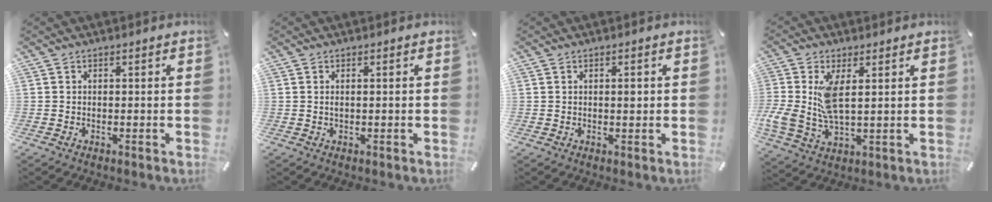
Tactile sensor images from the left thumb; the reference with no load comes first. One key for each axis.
{"total": 0.8, "fx": 0.1, "fy": 0.2, "fz": 0.7, "tx": -0.014, "ty": 0.001, "tz": 0.000}
{"total": 1.5, "fx": 0.3, "fy": 0.7, "fz": 1.3, "tx": -0.018, "ty": 0.001, "tz": 0.001}
{"total": 9.8, "fx": 1.9, "fy": 4.6, "fz": 8.5, "tx": -0.192, "ty": -0.010, "tz": 0.035}